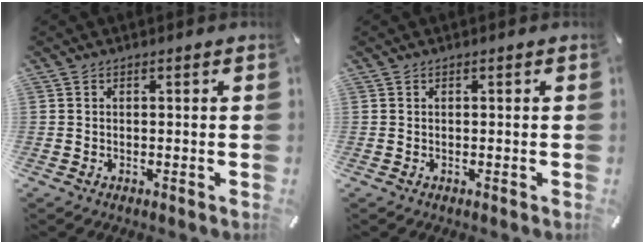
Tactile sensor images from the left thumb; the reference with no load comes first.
{"total": 0.0}